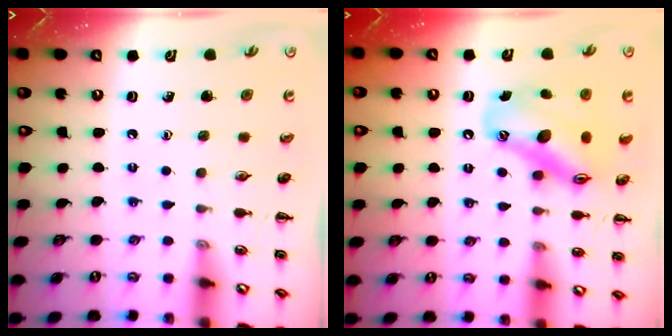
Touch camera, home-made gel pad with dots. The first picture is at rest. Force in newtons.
{"total": 15.4, "press": 14.9, "slide": 3.9}